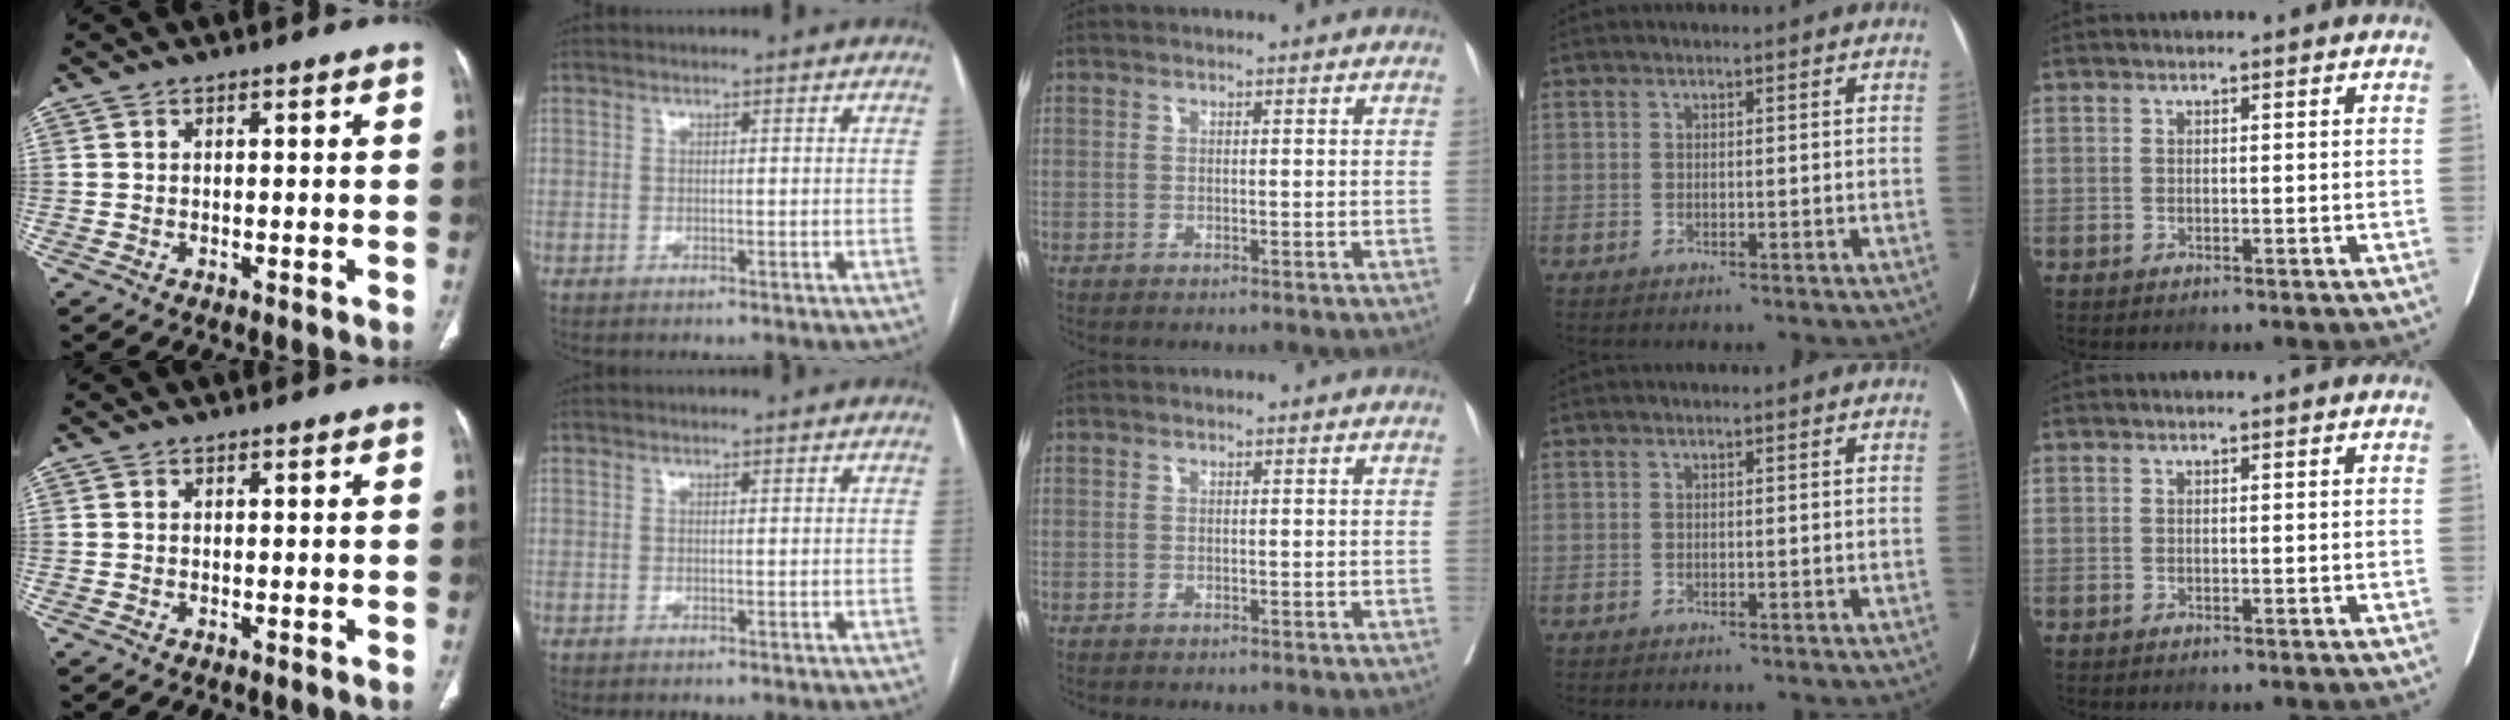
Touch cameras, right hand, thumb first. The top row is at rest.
{}